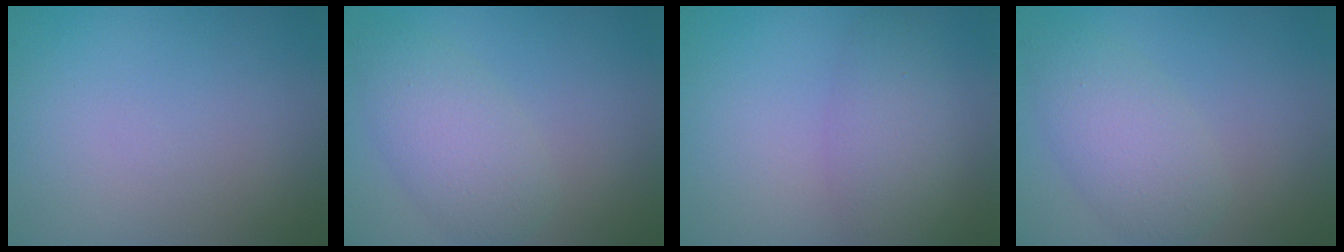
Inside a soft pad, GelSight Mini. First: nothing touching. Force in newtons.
{"total": 3.9, "press": 3.9, "slide": 0.1}
{"total": 4.8, "press": 4.8, "slide": 0.2}
{"total": 3.9, "press": 3.9, "slide": 0.1}